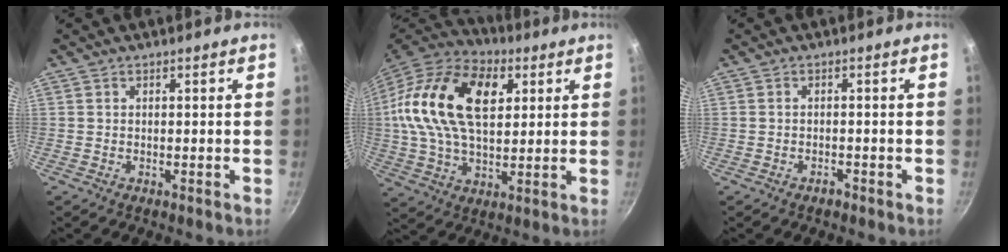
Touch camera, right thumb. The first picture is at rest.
{"total": 23.4, "force": [6.0, 14.0, 17.8], "torque": [-0.321, 0.010, 0.092]}
{"total": 1.4, "force": [-1.2, 0.5, 0.4], "torque": [-0.003, 0.015, -0.017]}